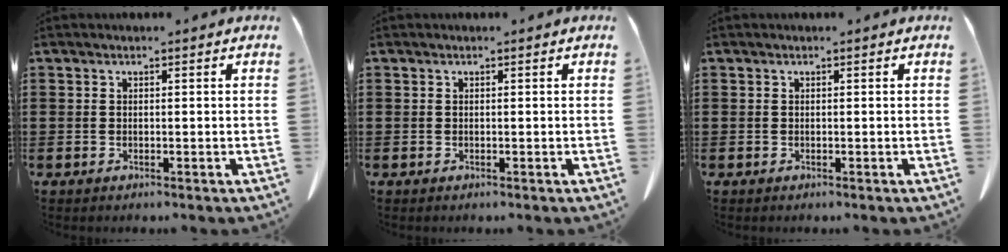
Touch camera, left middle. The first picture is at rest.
{"total": 0.0}
{"total": 0.0}